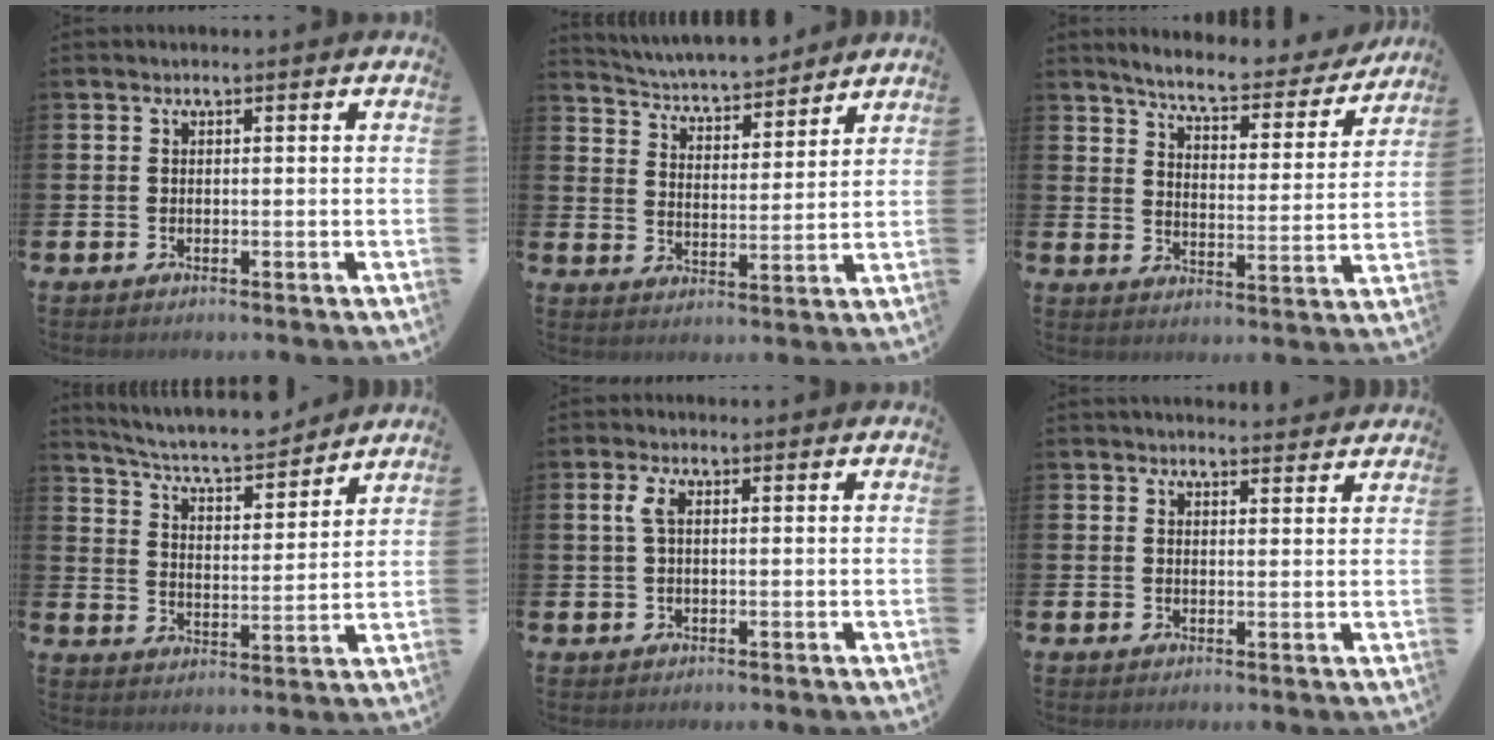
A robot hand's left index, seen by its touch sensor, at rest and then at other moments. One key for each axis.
{"total": 5.2, "fx": 5.1, "fy": 0.8, "fz": 0.5, "tx": -0.040, "ty": -0.040, "tz": 0.086}
{"total": 6.6, "fx": 6.2, "fy": 0.8, "fz": 2.1, "tx": -0.064, "ty": -0.042, "tz": 0.102}
{"total": 6.6, "fx": 6.3, "fy": 0.9, "fz": 1.7, "tx": -0.059, "ty": -0.049, "tz": 0.106}
{"total": 2.7, "fx": 0.7, "fy": 1.1, "fz": 2.4, "tx": -0.052, "ty": 0.009, "tz": 0.011}
{"total": 2.6, "fx": 2.6, "fy": 0.4, "fz": 0.1, "tx": 0.003, "ty": -0.015, "tz": 0.045}